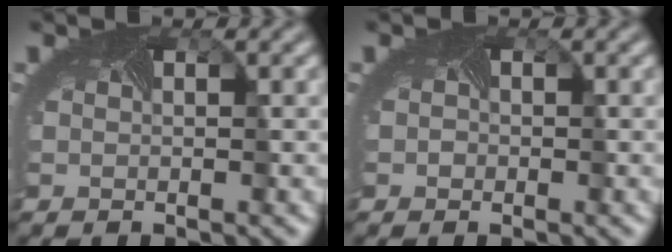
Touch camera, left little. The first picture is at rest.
{"total": 0.6, "force": [-0.1, 0.6, 0.2], "torque": [0.000, -0.001, -0.005]}